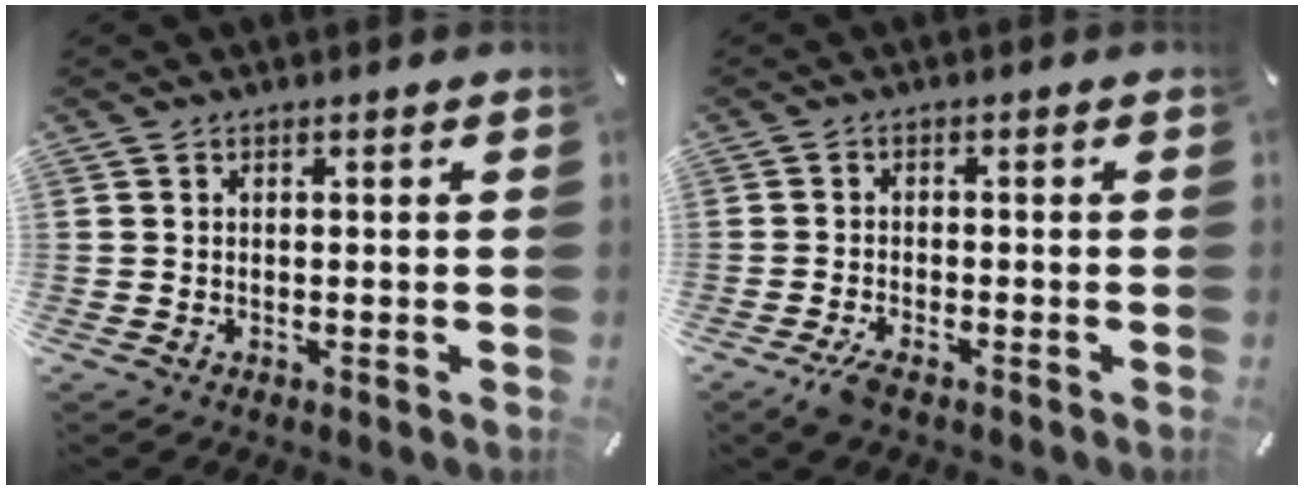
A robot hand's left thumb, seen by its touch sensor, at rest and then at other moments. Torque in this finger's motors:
{"motor_torque": [-0.34, 0.69, 0.36, 0.33, 0.02]}